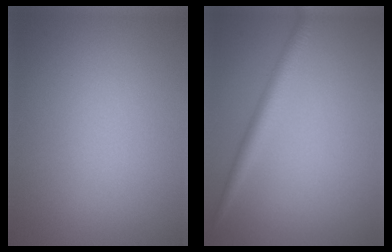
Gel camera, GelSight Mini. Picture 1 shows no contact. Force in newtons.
{"total": 2.5, "press": 2.5, "slide": 0.1}